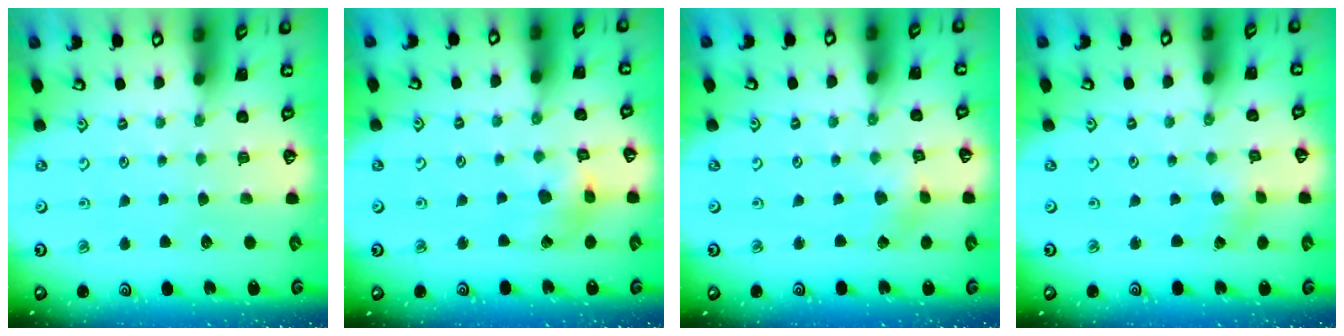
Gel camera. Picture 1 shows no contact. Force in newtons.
{"total": 6.8, "press": 6.8, "slide": 0.7}
{"total": 1.9, "press": 1.9, "slide": 0.1}
{"total": 0.5, "press": 0.5, "slide": 0.1}